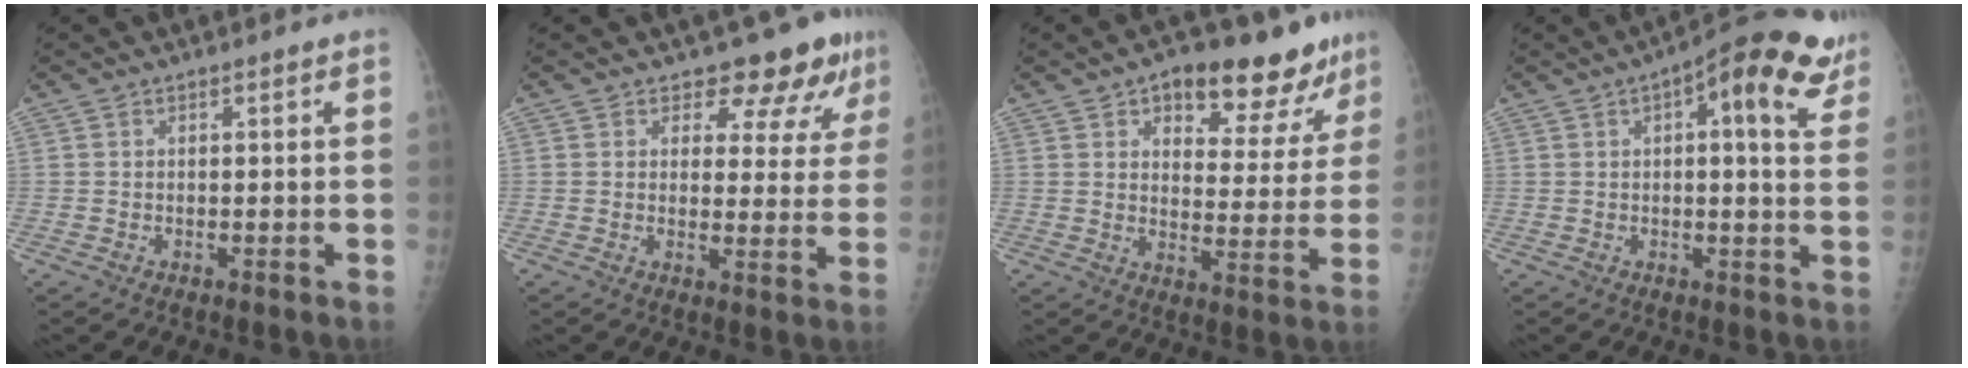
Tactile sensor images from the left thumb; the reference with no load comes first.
{"total": 9.1, "force": [7.2, 4.4, 3.3], "torque": [-0.001, -0.043, 0.077]}
{"total": 16.5, "force": [10.8, 7.7, 9.7], "torque": [-0.063, -0.045, 0.150]}
{"total": 14.6, "force": [7.3, 4.9, 11.7], "torque": [-0.129, -0.010, 0.087]}